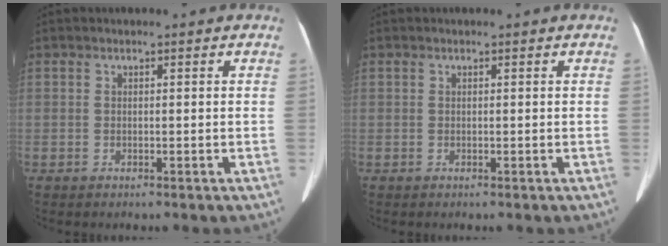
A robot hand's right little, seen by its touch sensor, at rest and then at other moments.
{"total": 0.0}